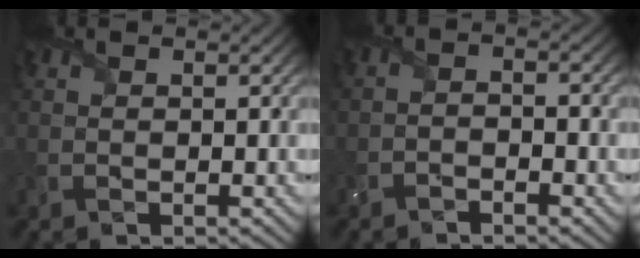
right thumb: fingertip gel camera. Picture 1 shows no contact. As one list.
[{"total": 2.4, "force": [-2.0, 0.6, 1.0], "torque": [-0.015, 0.003, -0.042]}]